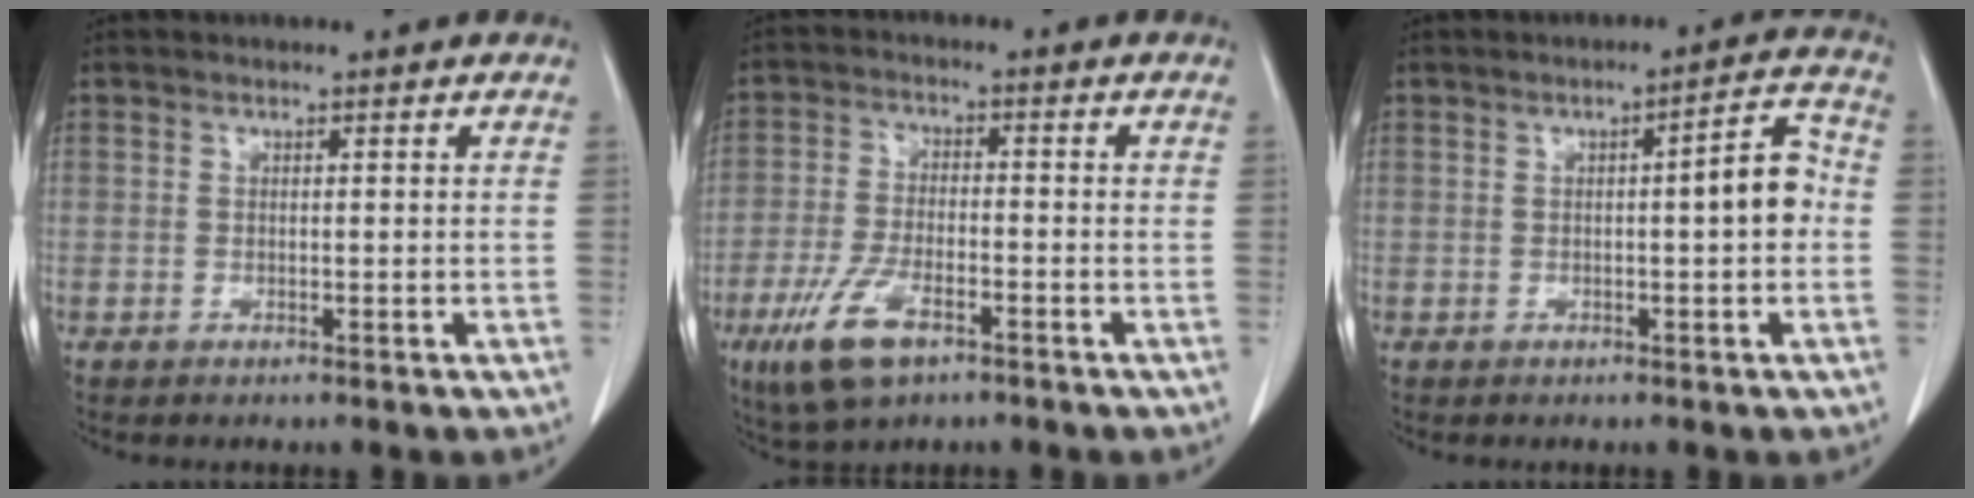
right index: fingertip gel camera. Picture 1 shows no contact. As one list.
[{"total": 8.9, "force": [-4.9, 3.3, 6.6], "torque": [-0.142, -0.014, -0.088]}, {"total": 5.5, "force": [-0.2, 0.9, 5.4], "torque": [-0.069, 0.017, -0.008]}]